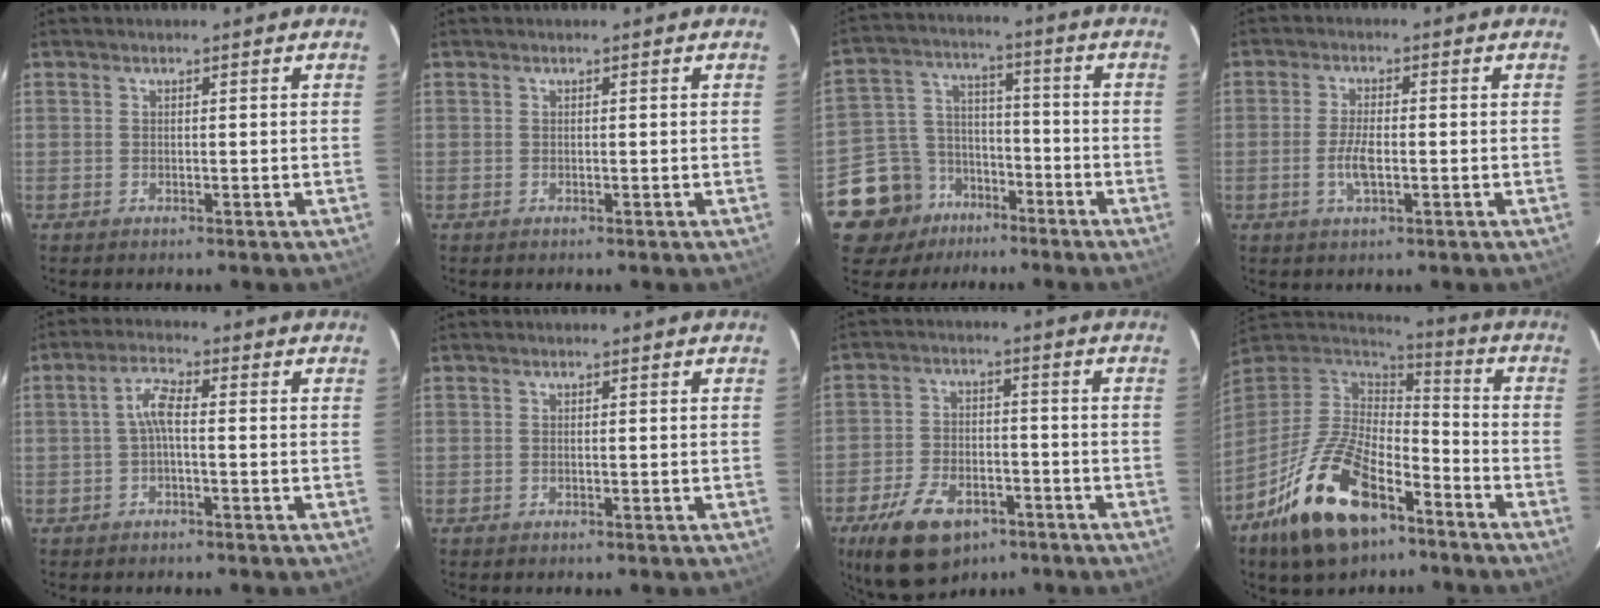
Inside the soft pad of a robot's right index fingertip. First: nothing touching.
{"total": 0.0}
{"total": 12.5, "force": [-8.2, 9.1, 2.5], "torque": [-0.085, 0.045, -0.134]}
{"total": 4.6, "force": [-1.2, 1.6, 4.2], "torque": [-0.087, -0.002, -0.023]}
{"total": 3.8, "force": [-0.6, 0.9, 3.6], "torque": [-0.076, 0.013, -0.012]}
{"total": 0.0}
{"total": 14.1, "force": [-8.5, 7.9, 8.1], "torque": [-0.181, -0.006, -0.140]}
{"total": 21.5, "force": [-12.6, 10.4, 14.0], "torque": [-0.291, -0.017, -0.223]}